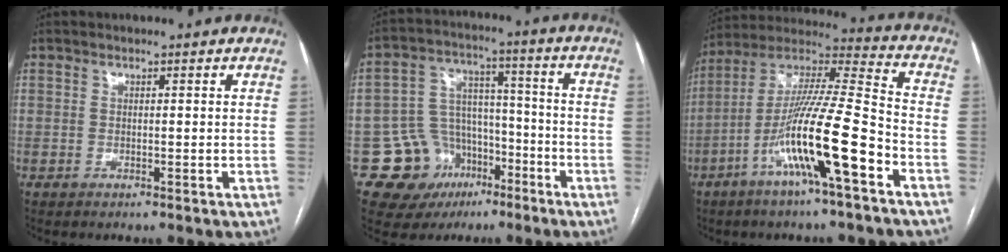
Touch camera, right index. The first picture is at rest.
{"total": 12.1, "force": [-5.8, 10.2, 2.9], "torque": [-0.034, 0.060, -0.079]}
{"total": 17.3, "force": [-7.2, 0.5, 15.7], "torque": [-0.296, -0.004, -0.132]}